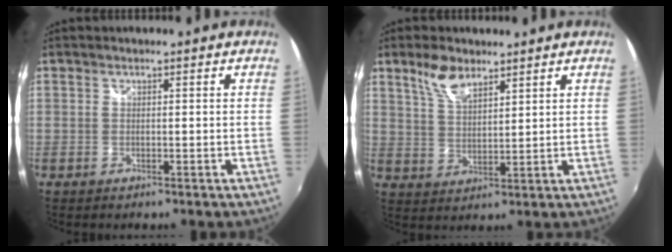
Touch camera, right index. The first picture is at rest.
{"total": 6.5, "force": [4.6, 2.8, 3.7], "torque": [-0.068, 0.006, 0.091]}